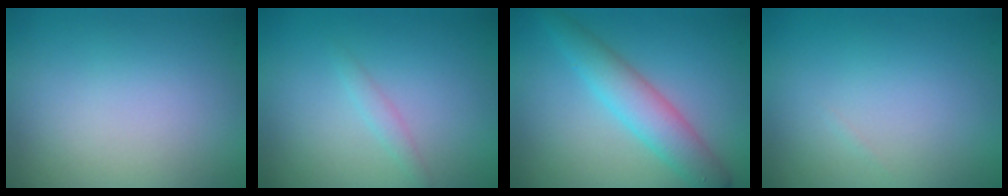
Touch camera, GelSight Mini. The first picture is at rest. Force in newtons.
{"total": 1.0, "press": 0.9, "slide": 0.2}
{"total": 4.1, "press": 4.1, "slide": 0.1}
{"total": 0.0}